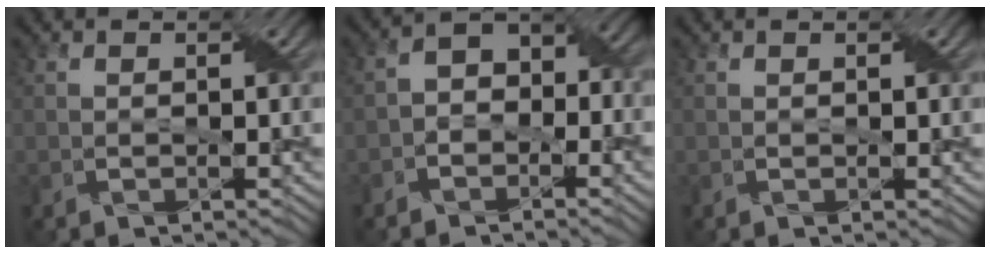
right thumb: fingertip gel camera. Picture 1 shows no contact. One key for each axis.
{"total": 4.6, "fx": -1.9, "fy": 3.4, "fz": 2.5, "tx": -0.039, "ty": 0.006, "tz": -0.048}
{"total": 0.5, "fx": 0.2, "fy": 0.2, "fz": 0.4, "tx": -0.007, "ty": 0.001, "tz": 0.004}